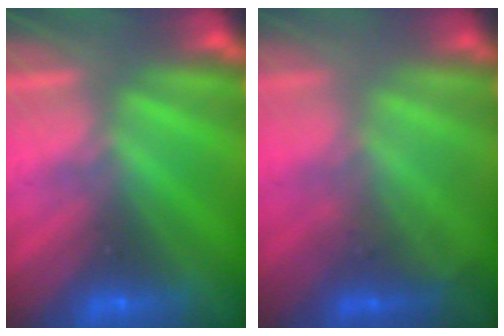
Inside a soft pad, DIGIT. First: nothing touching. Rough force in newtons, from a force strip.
{"total": 2.2}